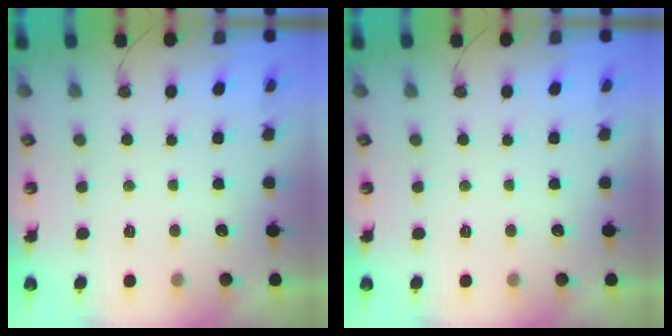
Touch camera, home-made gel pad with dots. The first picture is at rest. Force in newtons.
{"total": 0.0}